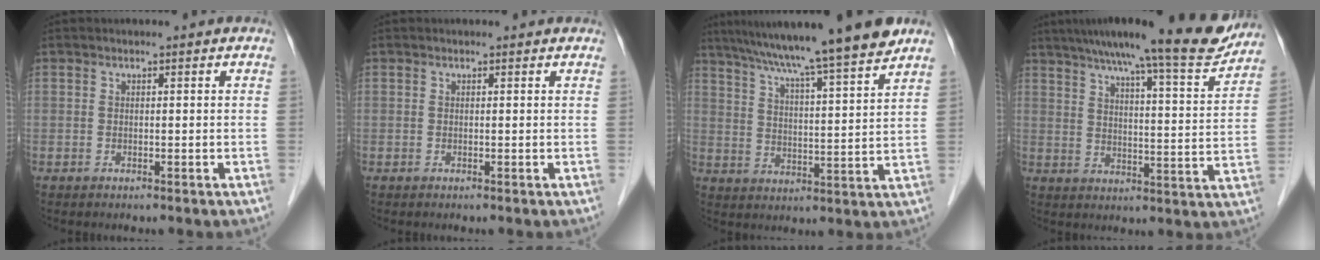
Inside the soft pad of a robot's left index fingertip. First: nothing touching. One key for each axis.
{"total": 0.6, "fx": 0.5, "fy": 0.1, "fz": 0.1, "tx": -0.008, "ty": -0.002, "tz": 0.001}
{"total": 17.7, "fx": 14.7, "fy": -1.2, "fz": 9.8, "tx": -0.160, "ty": 0.003, "tz": 0.216}
{"total": 19.1, "fx": 16.3, "fy": 1.2, "fz": 10.0, "tx": -0.149, "ty": -0.009, "tz": 0.221}